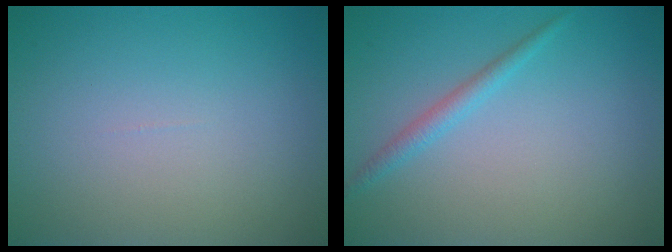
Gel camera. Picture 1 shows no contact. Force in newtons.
{"total": 1.5, "press": 1.5, "slide": 0.1}